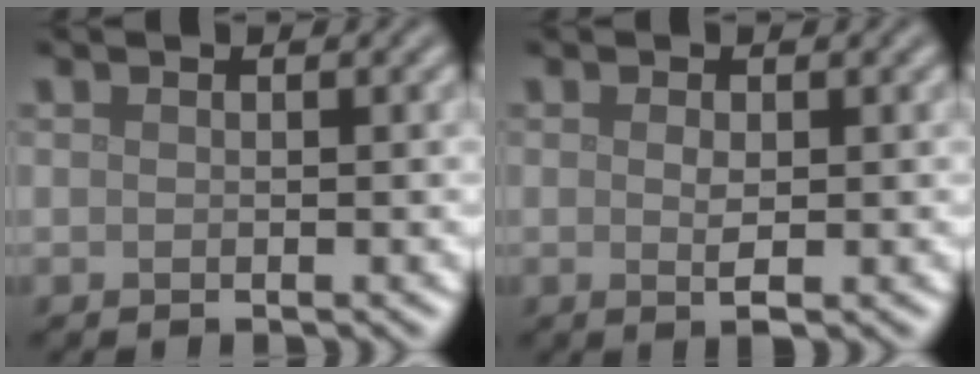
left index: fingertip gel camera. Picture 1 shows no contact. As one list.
[{"total": 1.4, "force": [0.0, 0.4, 1.3], "torque": [-0.026, -0.003, 0.001]}]